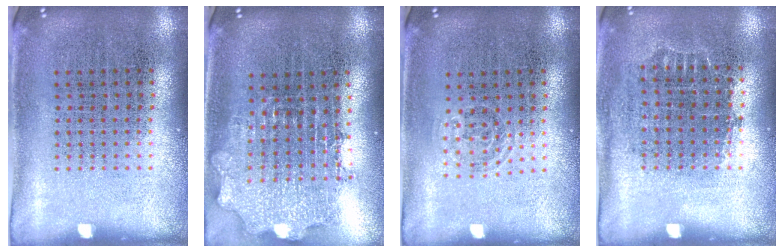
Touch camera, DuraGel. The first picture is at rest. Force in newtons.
{"total": 2.0, "press": 1.6, "slide": 1.2}
{"total": 0.7, "press": 0.5, "slide": 0.5}
{"total": 0.7, "press": 0.7, "slide": 0.2}